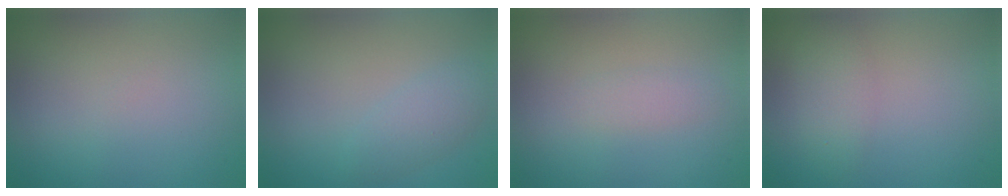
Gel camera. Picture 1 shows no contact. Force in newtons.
{"total": 1.9, "press": 1.9, "slide": 0.1}
{"total": 1.1, "press": 1.1, "slide": 0.1}
{"total": 2.2, "press": 2.2, "slide": 0.1}